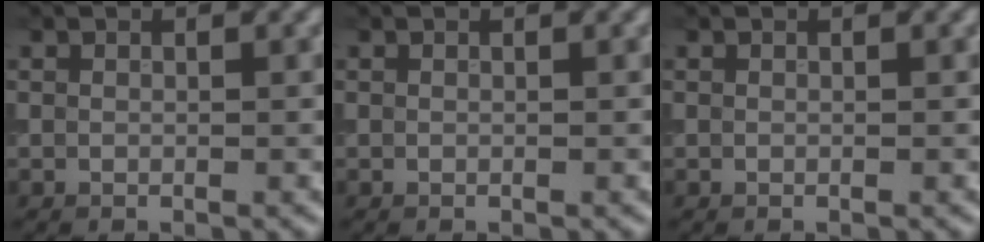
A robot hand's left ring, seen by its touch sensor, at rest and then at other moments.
{"total": 0.0}
{"total": 0.0}